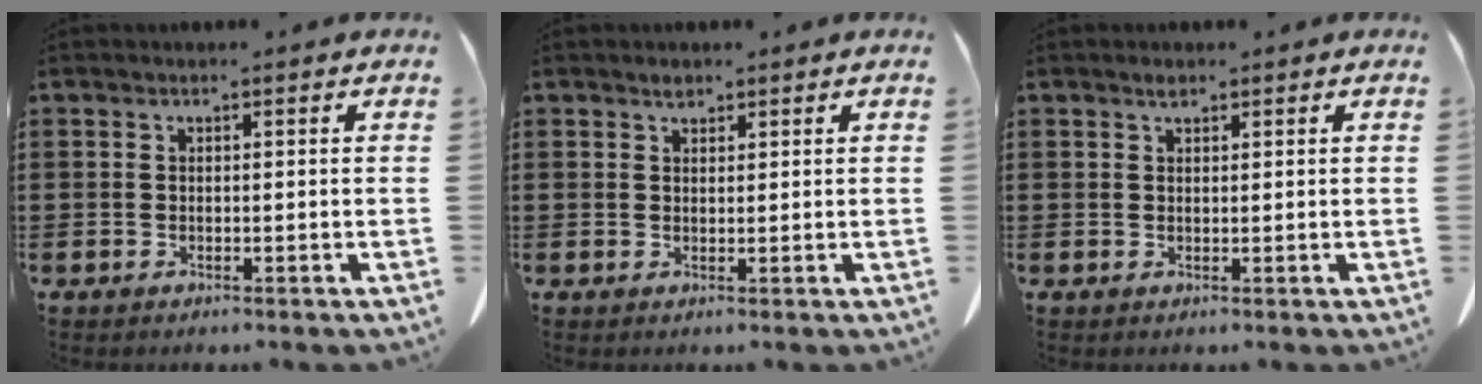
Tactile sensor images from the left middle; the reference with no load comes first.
{"total": 1.3, "force": [1.0, 0.6, 0.4], "torque": [-0.004, -0.004, 0.019]}
{"total": 0.9, "force": [0.7, 0.3, 0.5], "torque": [-0.013, -0.001, 0.015]}